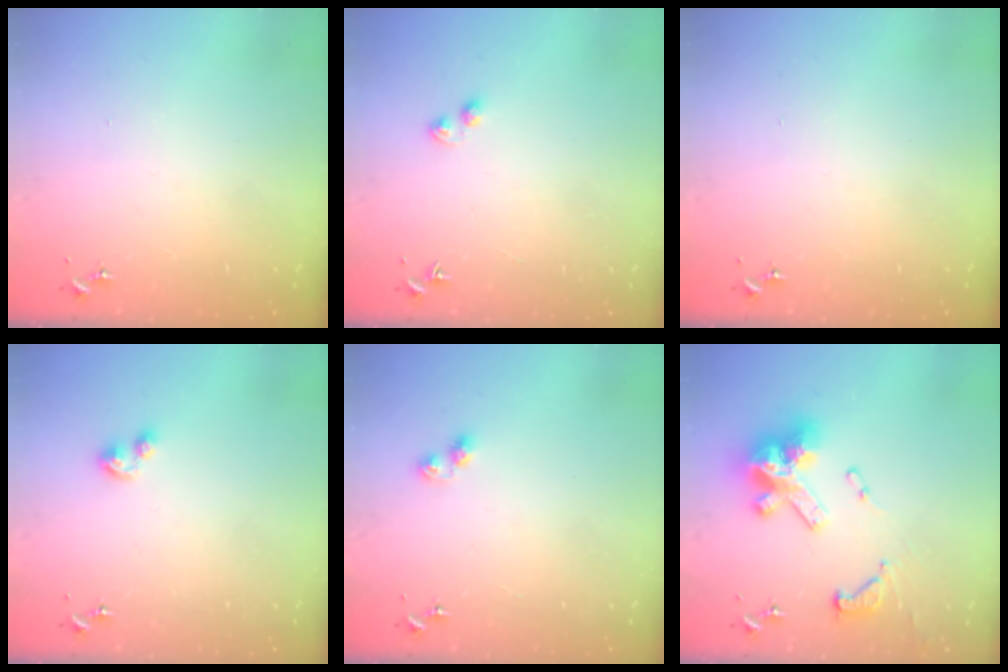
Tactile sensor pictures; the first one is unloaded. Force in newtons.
{"total": 3.2, "press": 3.1, "slide": 0.5}
{"total": 0.0}
{"total": 5.6, "press": 5.5, "slide": 0.7}
{"total": 5.9, "press": 5.9, "slide": 0.2}
{"total": 19.2, "press": 19.0, "slide": 2.0}